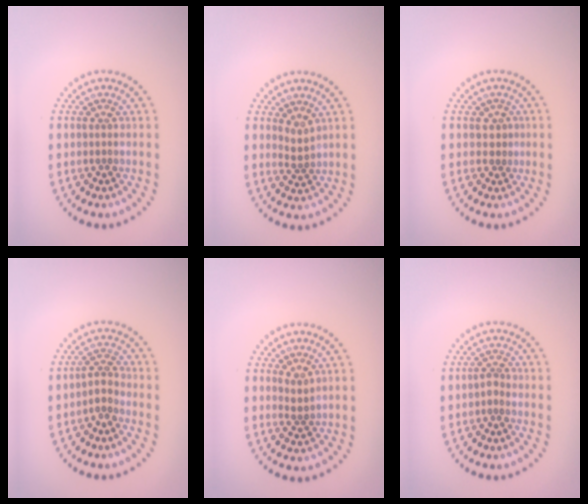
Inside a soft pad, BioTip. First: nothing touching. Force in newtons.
{"total": 1.5, "press": 1.1, "slide": 1.0}
{"total": 1.0, "press": 0.8, "slide": 0.6}
{"total": 1.8, "press": 1.3, "slide": 1.3}
{"total": 1.4, "press": 0.9, "slide": 1.0}
{"total": 1.0, "press": 0.8, "slide": 0.6}